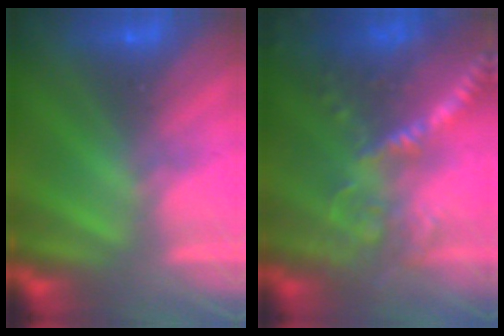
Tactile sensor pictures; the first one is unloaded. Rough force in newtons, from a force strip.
{"total": 5.9}